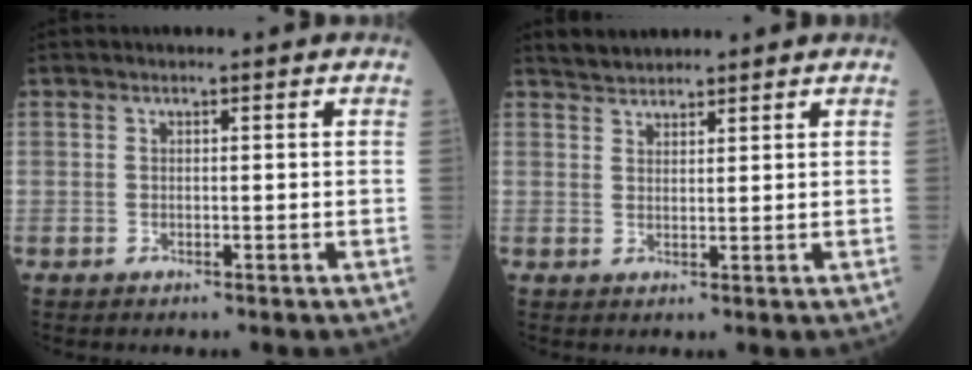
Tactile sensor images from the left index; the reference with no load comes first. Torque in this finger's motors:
{"motor_torque": [0.00, 0.00, 0.02, 0.01]}